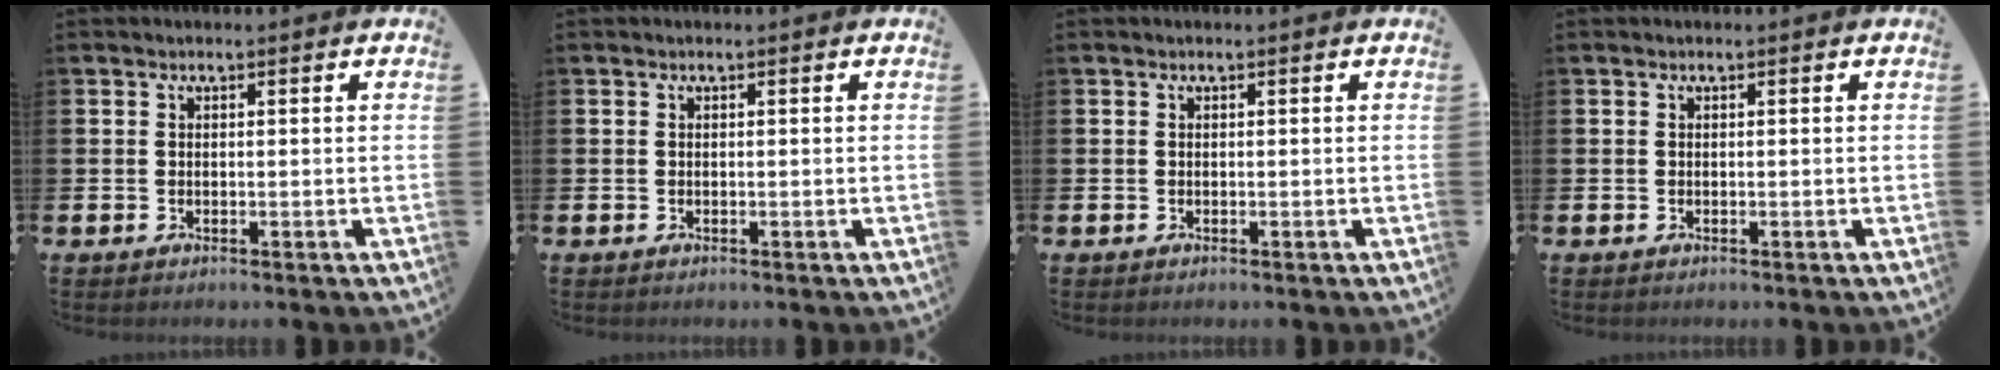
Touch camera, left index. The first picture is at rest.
{"total": 0.0}
{"total": 0.0}
{"total": 0.0}